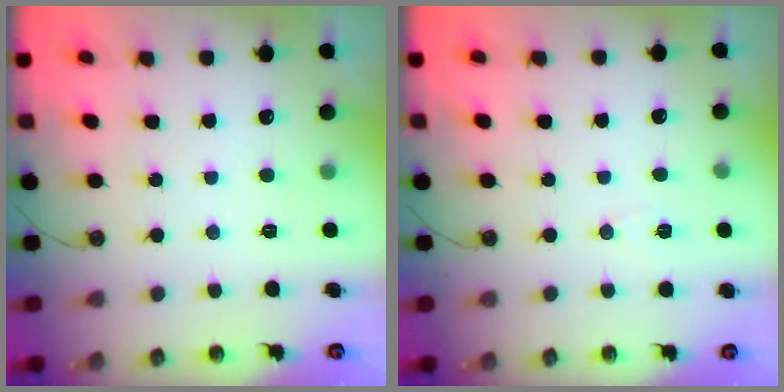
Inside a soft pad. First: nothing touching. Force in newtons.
{"total": 5.0, "press": 3.9, "slide": 3.1}